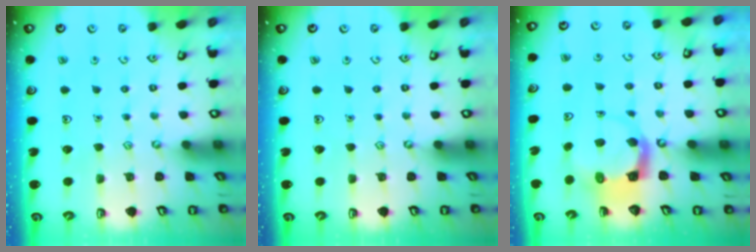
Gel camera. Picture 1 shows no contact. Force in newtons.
{"total": 0.0}
{"total": 3.9, "press": 3.9, "slide": 0.3}